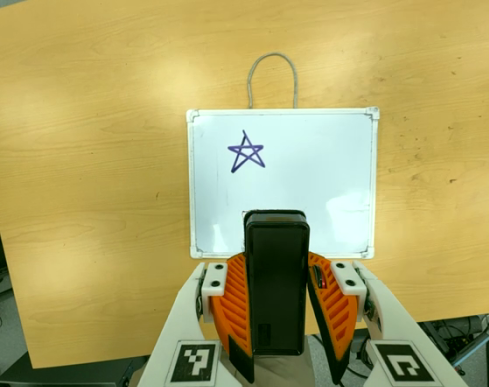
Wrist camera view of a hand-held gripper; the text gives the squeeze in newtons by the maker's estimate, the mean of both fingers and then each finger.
{"total": 7.0, "left": 5.4, "right": 8.6}